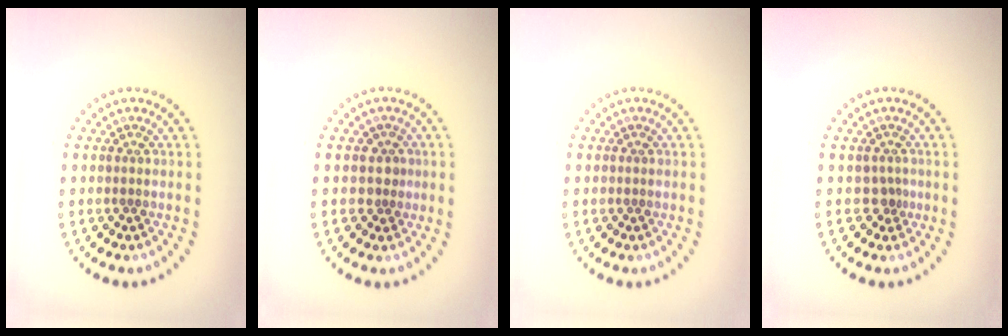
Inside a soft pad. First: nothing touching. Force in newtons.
{"total": 1.5, "press": 1.2, "slide": 1.0}
{"total": 0.0}
{"total": 0.9, "press": 0.5, "slide": 0.8}